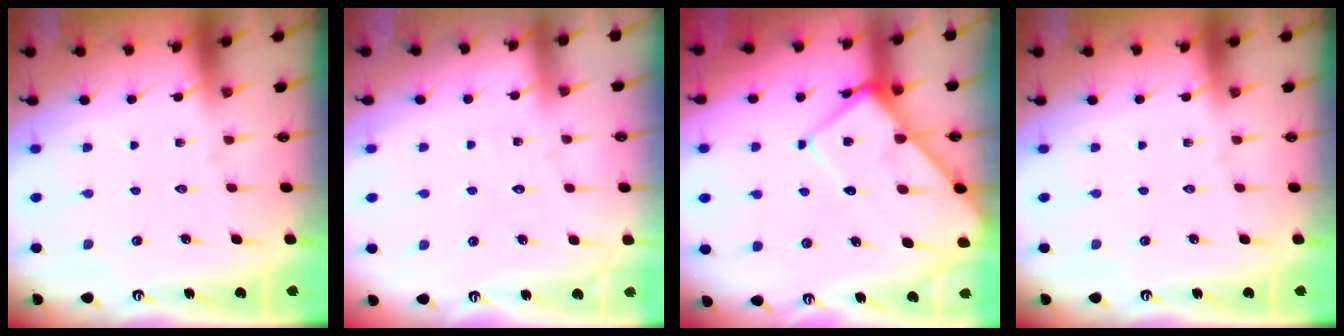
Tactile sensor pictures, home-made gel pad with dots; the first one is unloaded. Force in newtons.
{"total": 2.6, "press": 2.5, "slide": 0.3}
{"total": 10.4, "press": 10.3, "slide": 1.1}
{"total": 0.0}